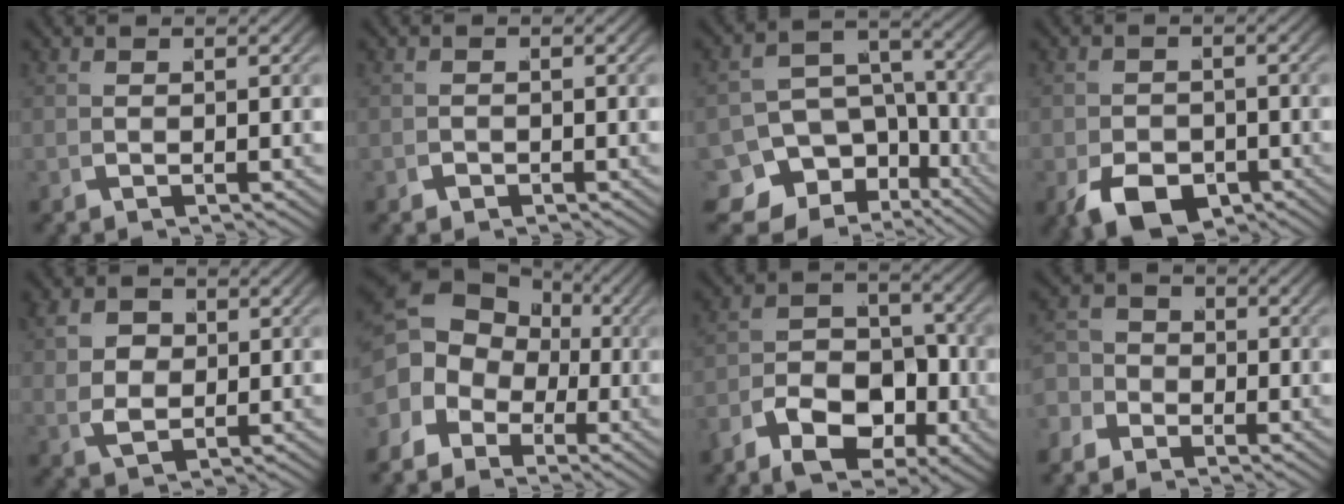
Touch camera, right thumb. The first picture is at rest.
{"total": 0.8, "force": [-0.6, 0.4, 0.1], "torque": [0.000, -0.001, -0.012]}
{"total": 11.7, "force": [-5.2, 8.2, 6.5], "torque": [-0.116, -0.063, -0.061]}
{"total": 5.5, "force": [-3.1, 3.4, 3.0], "torque": [-0.038, -0.021, -0.043]}
{"total": 4.3, "force": [0.8, 3.1, 2.8], "torque": [-0.055, -0.009, 0.026]}
{"total": 7.7, "force": [0.9, 5.9, 4.9], "torque": [-0.096, -0.005, 0.017]}
{"total": 8.1, "force": [-3.4, 4.8, 5.6], "torque": [-0.066, -0.010, -0.065]}
{"total": 4.1, "force": [-1.3, 3.5, 1.7], "torque": [-0.016, -0.003, -0.030]}